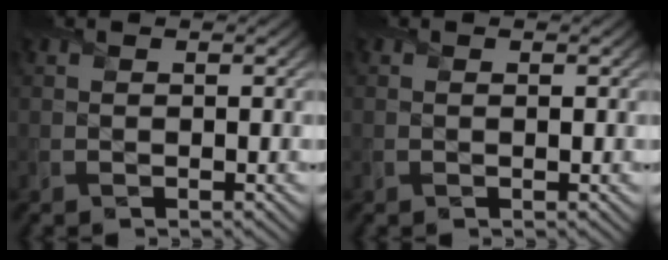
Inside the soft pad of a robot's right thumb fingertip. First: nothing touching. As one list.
[{"total": 0.0}]